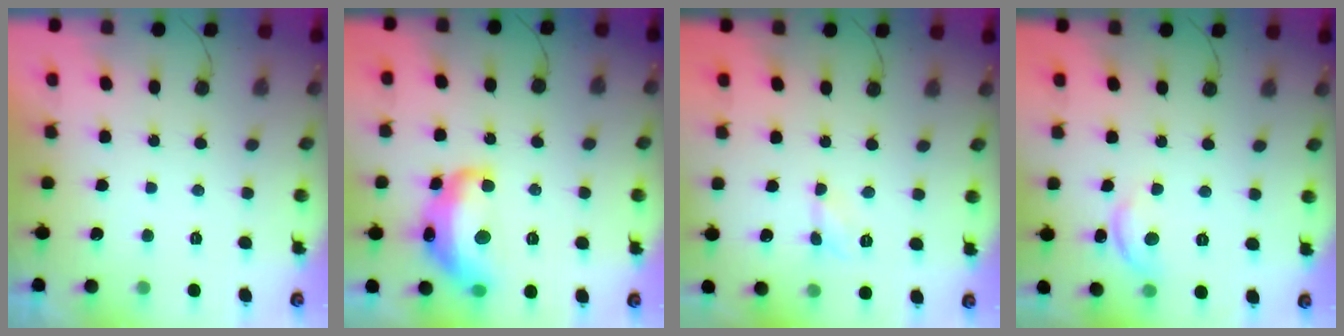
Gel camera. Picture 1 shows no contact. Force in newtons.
{"total": 15.3, "press": 15.2, "slide": 0.9}
{"total": 2.8, "press": 2.8, "slide": 0.4}
{"total": 7.6, "press": 7.6, "slide": 0.7}